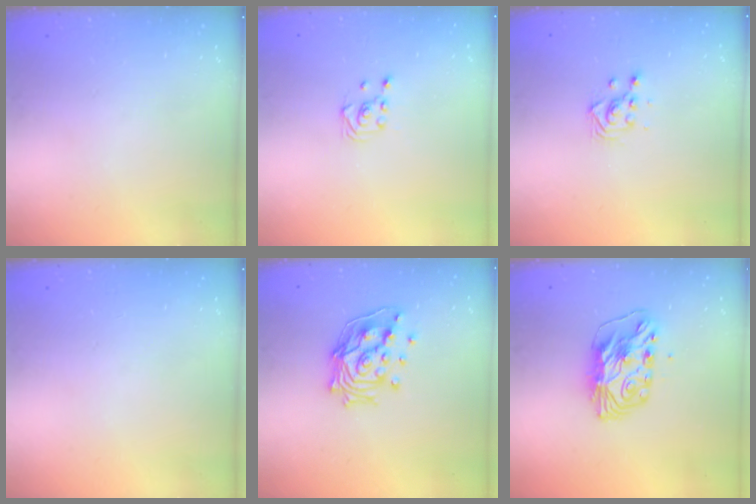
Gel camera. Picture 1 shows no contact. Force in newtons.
{"total": 2.7, "press": 2.4, "slide": 1.2}
{"total": 3.4, "press": 3.4, "slide": 0.2}
{"total": 0.0}
{"total": 14.4, "press": 14.3, "slide": 1.6}
{"total": 8.8, "press": 8.7, "slide": 0.8}